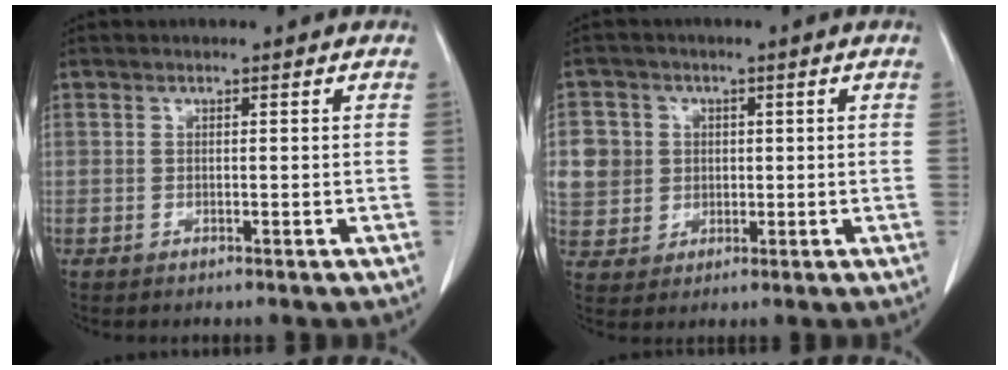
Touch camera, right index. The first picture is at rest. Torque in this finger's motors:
{"motor_torque": [0.42, 0.19, 0.16, 0.03]}